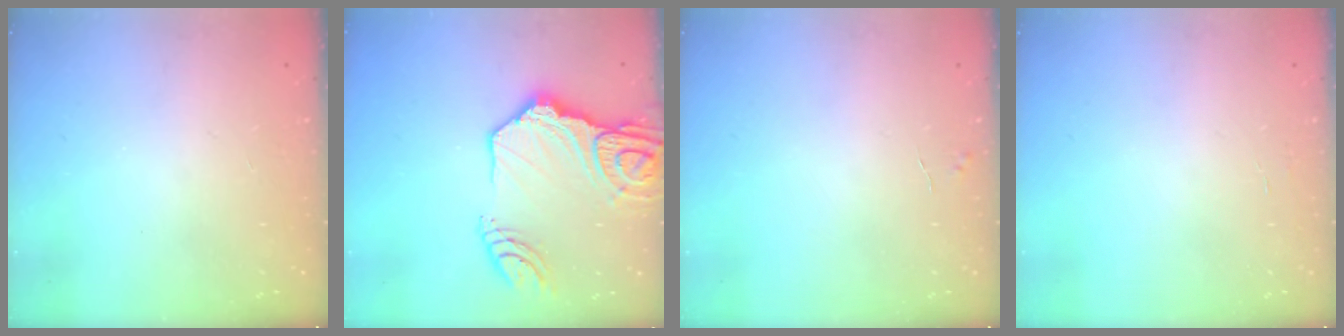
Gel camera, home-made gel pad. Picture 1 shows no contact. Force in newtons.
{"total": 22.2, "press": 22.1, "slide": 2.5}
{"total": 3.0, "press": 3.0, "slide": 0.3}
{"total": 1.3, "press": 1.3, "slide": 0.1}